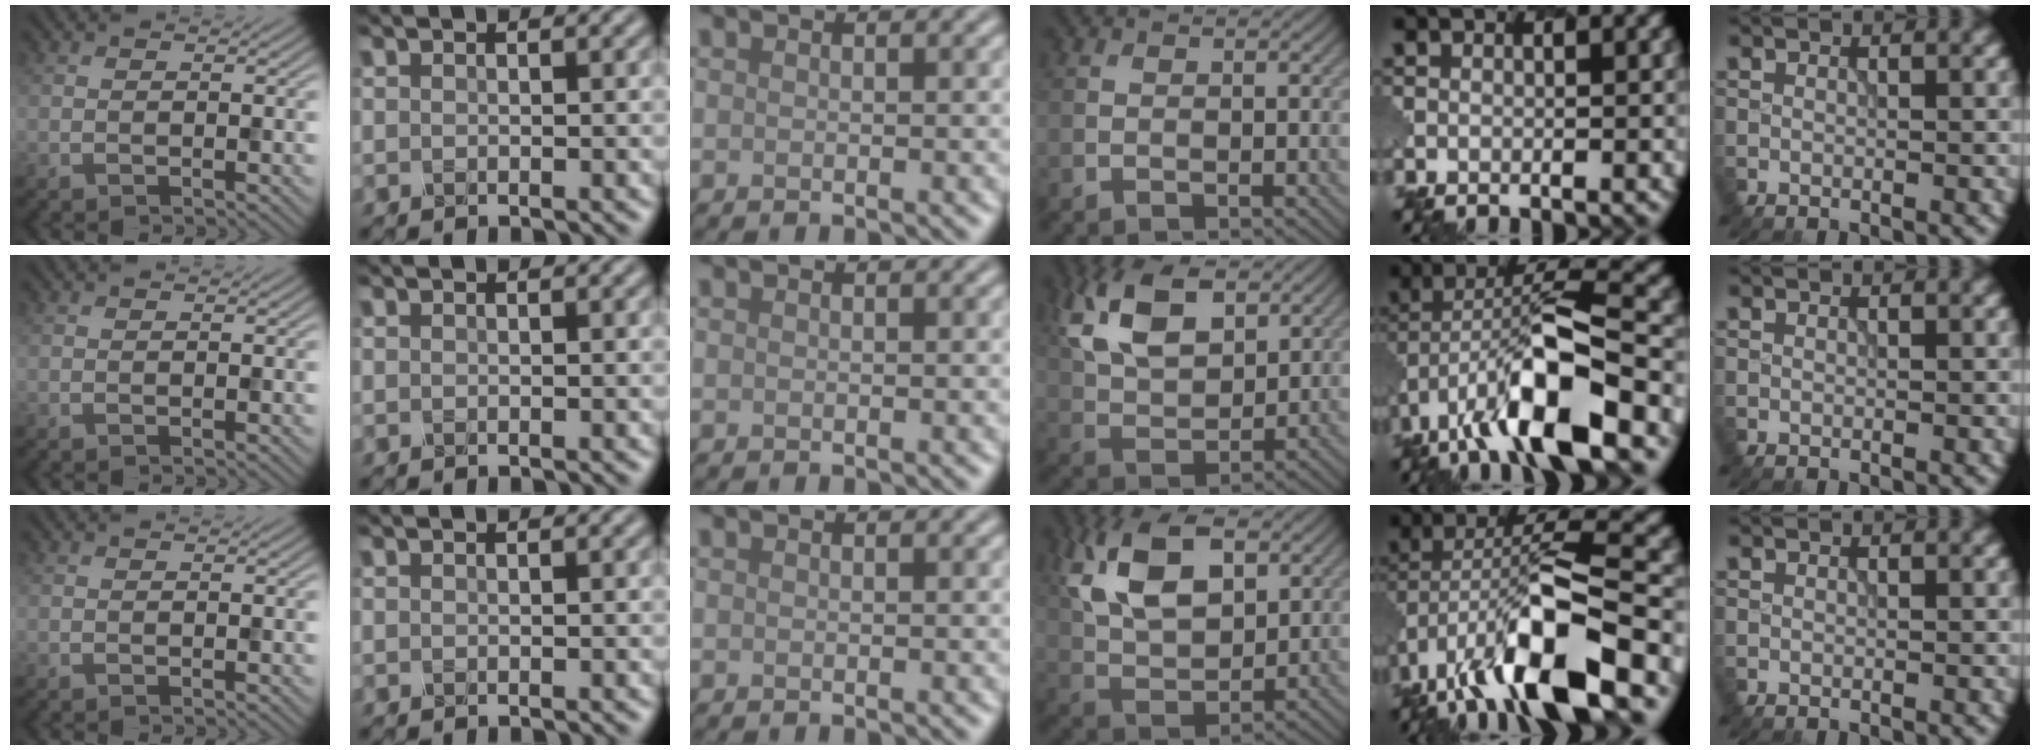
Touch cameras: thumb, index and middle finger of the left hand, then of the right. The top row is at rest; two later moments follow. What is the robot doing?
{"motion": "insert", "object": "pen bag"}